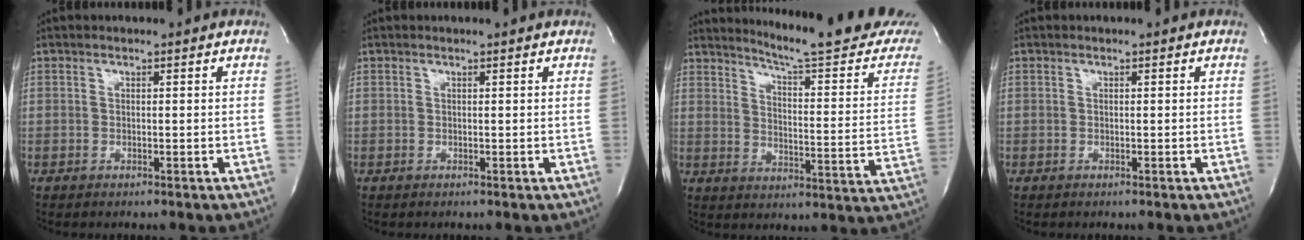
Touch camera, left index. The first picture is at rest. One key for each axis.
{"total": 0.5, "fx": 0.5, "fy": -0.1, "fz": 0.1, "tx": -0.007, "ty": -0.004, "tz": 0.006}
{"total": 20.8, "fx": 19.2, "fy": -0.2, "fz": 7.9, "tx": -0.117, "ty": -0.106, "tz": 0.235}
{"total": 0.0}